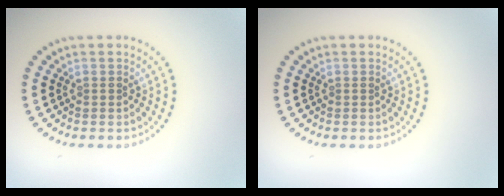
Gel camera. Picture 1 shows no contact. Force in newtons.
{"total": 0.0}